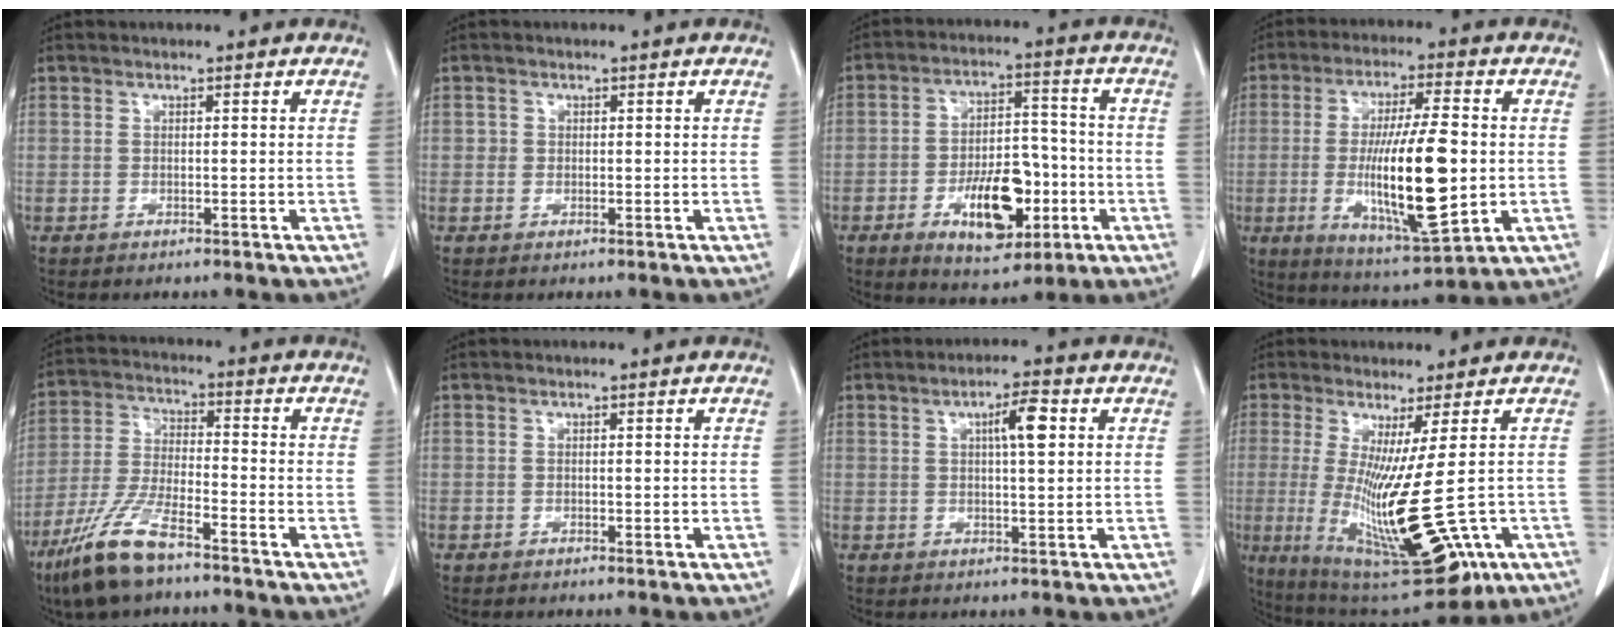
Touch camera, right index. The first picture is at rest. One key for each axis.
{"total": 0.8, "fx": 0.0, "fy": 0.8, "fz": 0.1, "tx": 0.005, "ty": 0.004, "tz": -0.001}
{"total": 12.4, "fx": -4.3, "fy": 5.6, "fz": 10.2, "tx": -0.162, "ty": 0.013, "tz": -0.061}
{"total": 16.6, "fx": -1.6, "fy": 2.9, "fz": 16.2, "tx": -0.294, "ty": -0.014, "tz": -0.019}
{"total": 10.8, "fx": -7.6, "fy": 2.1, "fz": 7.5, "tx": -0.164, "ty": -0.022, "tz": -0.148}
{"total": 0.0}
{"total": 4.8, "fx": 1.4, "fy": 0.6, "fz": 4.5, "tx": -0.077, "ty": 0.005, "tz": 0.023}
{"total": 18.9, "fx": -3.9, "fy": 2.9, "fz": 18.3, "tx": -0.340, "ty": -0.054, "tz": -0.045}